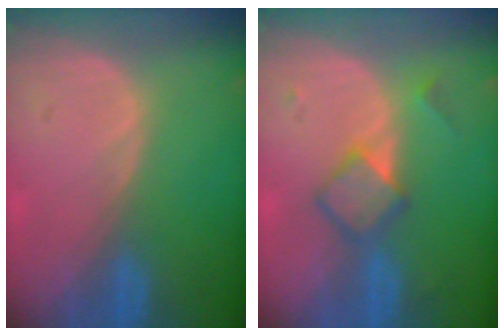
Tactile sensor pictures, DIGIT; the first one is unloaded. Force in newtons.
{"total": 4.7, "press": 4.6, "slide": 0.3}